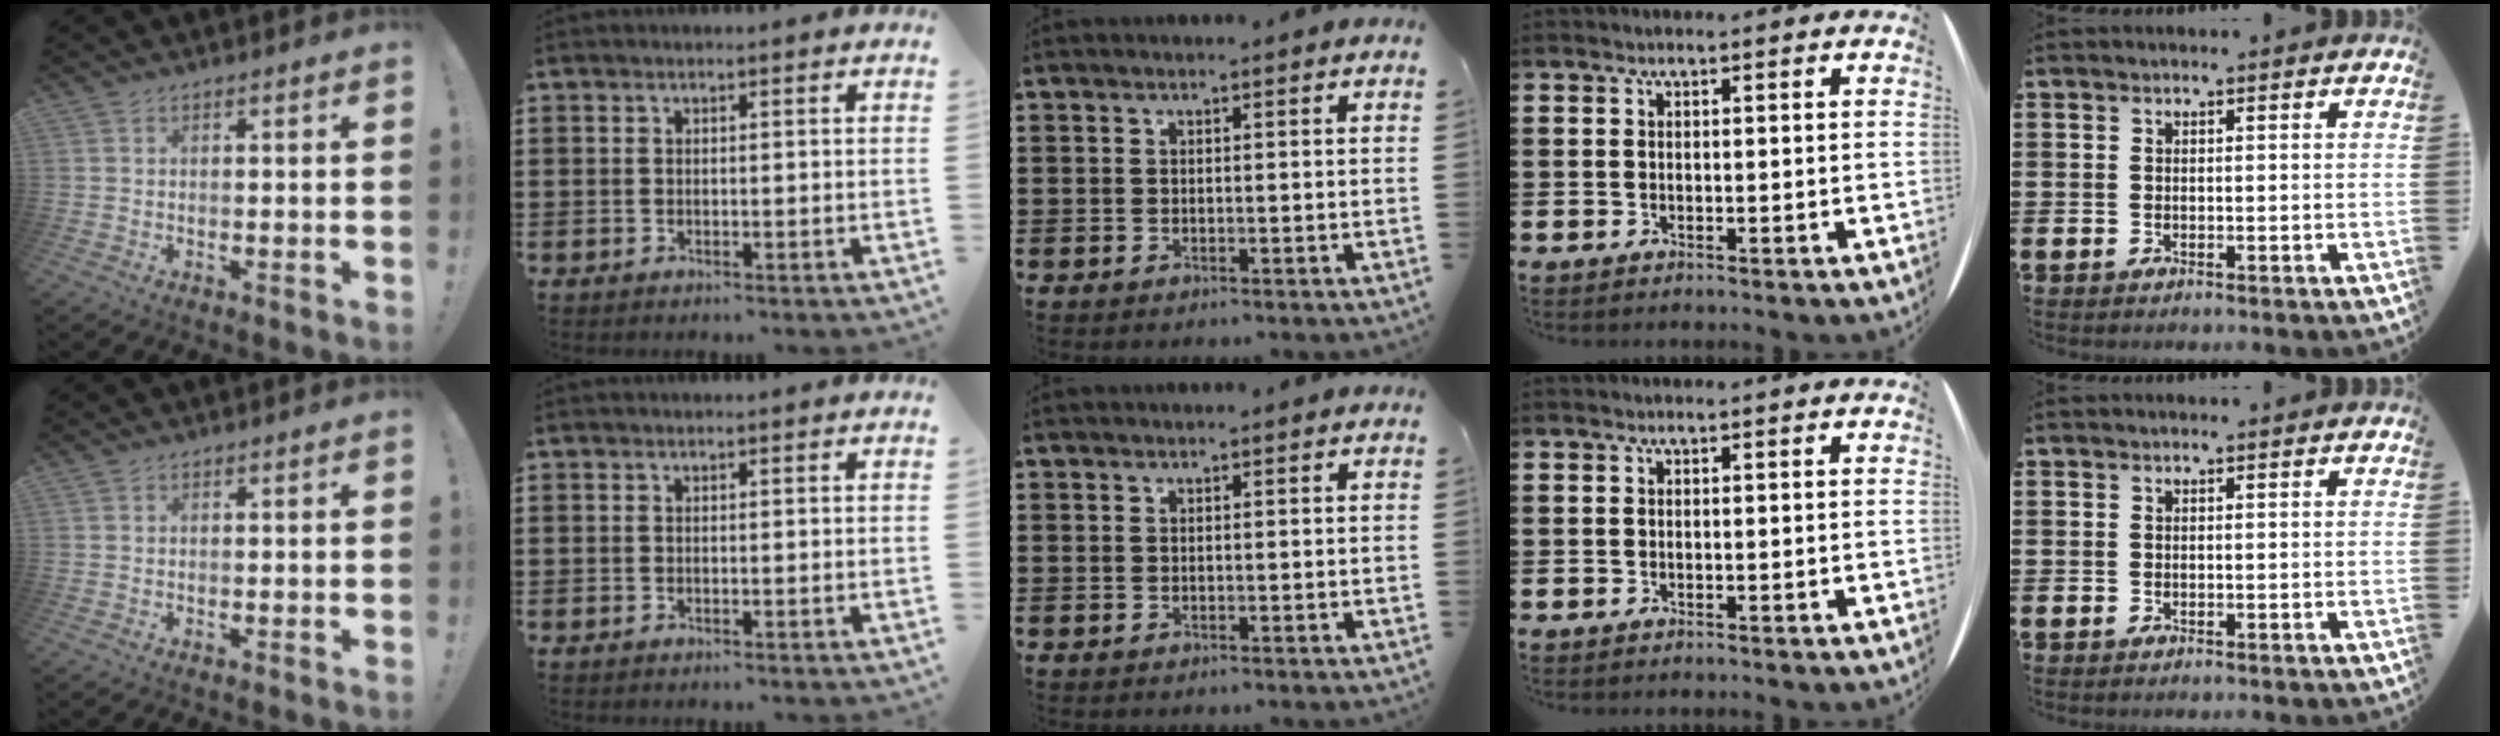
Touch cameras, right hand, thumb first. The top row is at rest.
{}